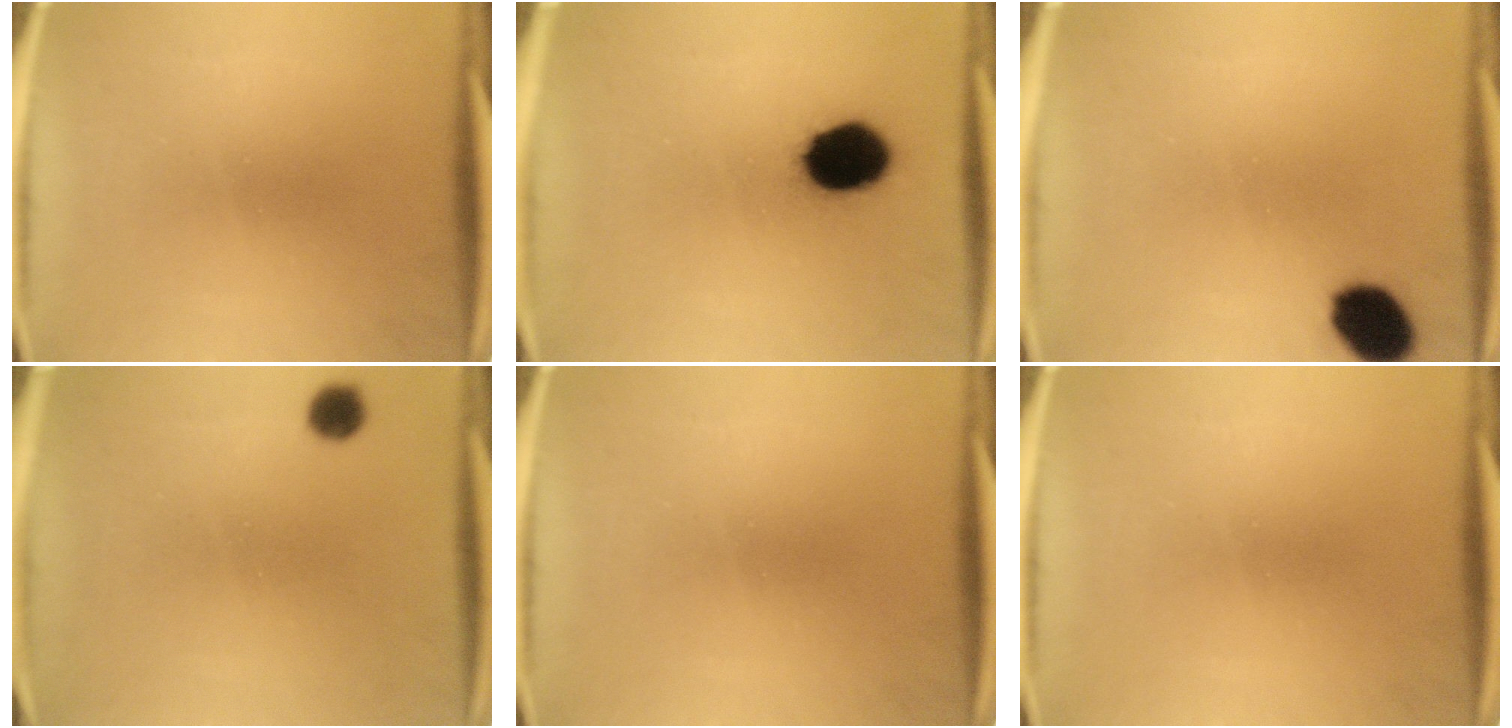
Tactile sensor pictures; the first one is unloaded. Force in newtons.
{"total": 13.3}
{"total": 9.1}
{"total": 3.2}
{"total": 0.0}
{"total": 0.0}